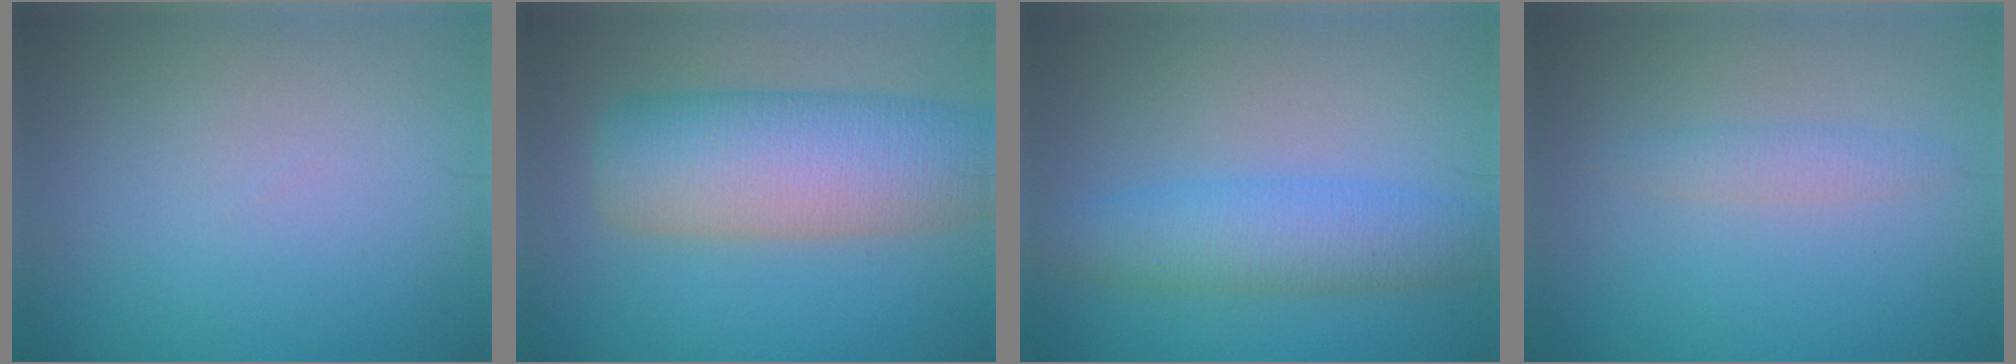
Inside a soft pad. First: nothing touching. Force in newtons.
{"total": 9.3, "press": 9.3, "slide": 0.4}
{"total": 4.5, "press": 4.5, "slide": 0.2}
{"total": 1.5, "press": 1.4, "slide": 0.1}